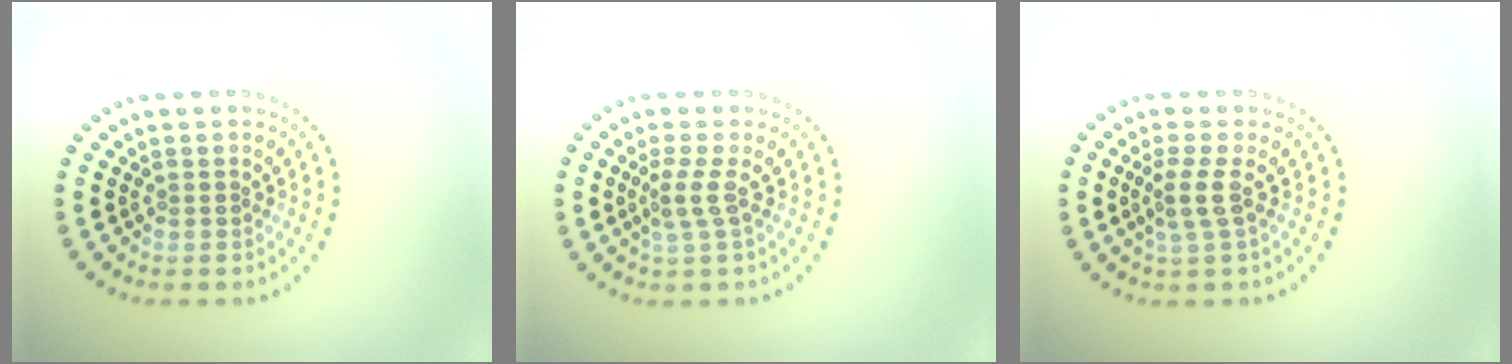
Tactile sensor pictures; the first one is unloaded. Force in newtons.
{"total": 2.0, "press": 1.3, "slide": 1.5}
{"total": 2.0, "press": 1.6, "slide": 1.2}